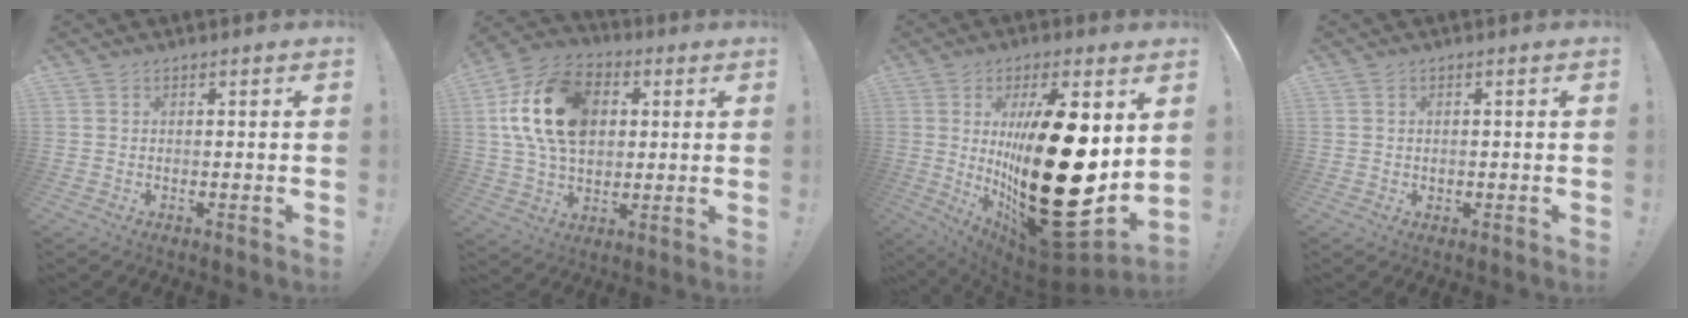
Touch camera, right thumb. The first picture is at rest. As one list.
[{"total": 20.7, "force": [4.7, 14.5, 14.1], "torque": [-0.238, -0.003, 0.090]}, {"total": 34.9, "force": [1.7, 13.2, 32.2], "torque": [-0.513, -0.052, 0.060]}, {"total": 0.7, "force": [0.3, 0.7, 0.0], "torque": [-0.001, 0.002, 0.005]}]